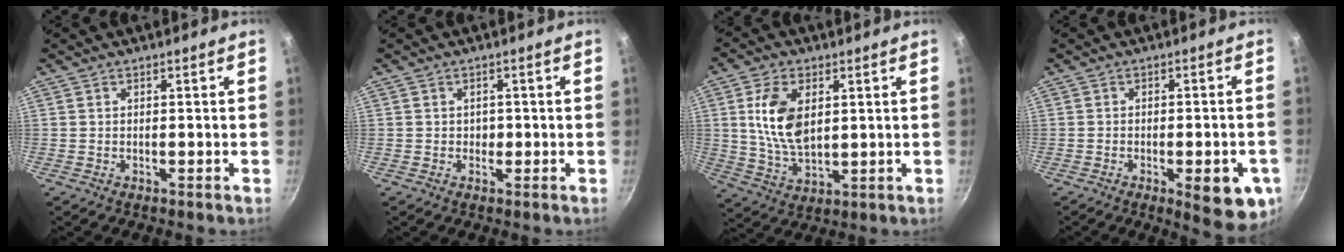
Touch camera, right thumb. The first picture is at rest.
{"total": 1.5, "force": [-0.1, 1.3, 0.7], "torque": [0.000, 0.004, -0.003]}
{"total": 11.3, "force": [2.4, 6.5, 9.0], "torque": [-0.163, -0.013, 0.051]}
{"total": 10.5, "force": [-4.1, 3.5, 8.9], "torque": [-0.095, 0.008, -0.046]}